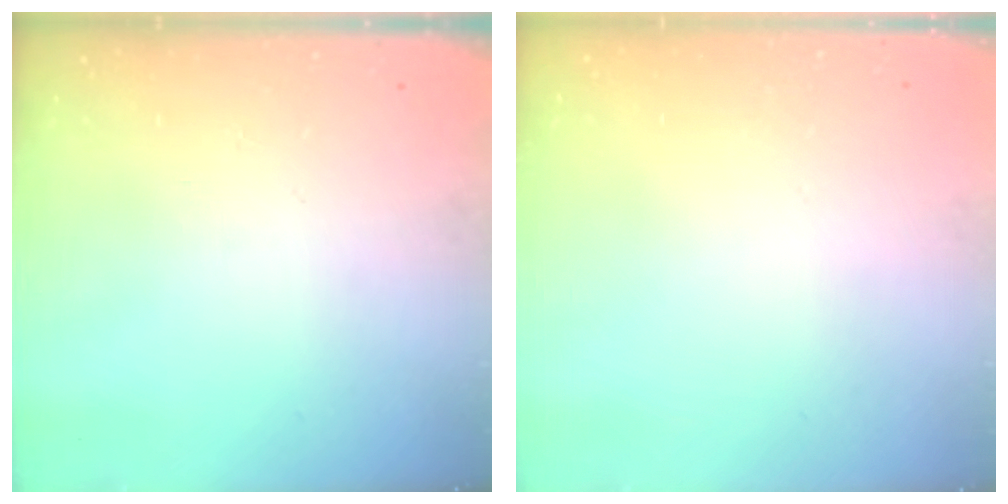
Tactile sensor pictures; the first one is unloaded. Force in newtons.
{"total": 2.2, "press": 2.2, "slide": 0.1}